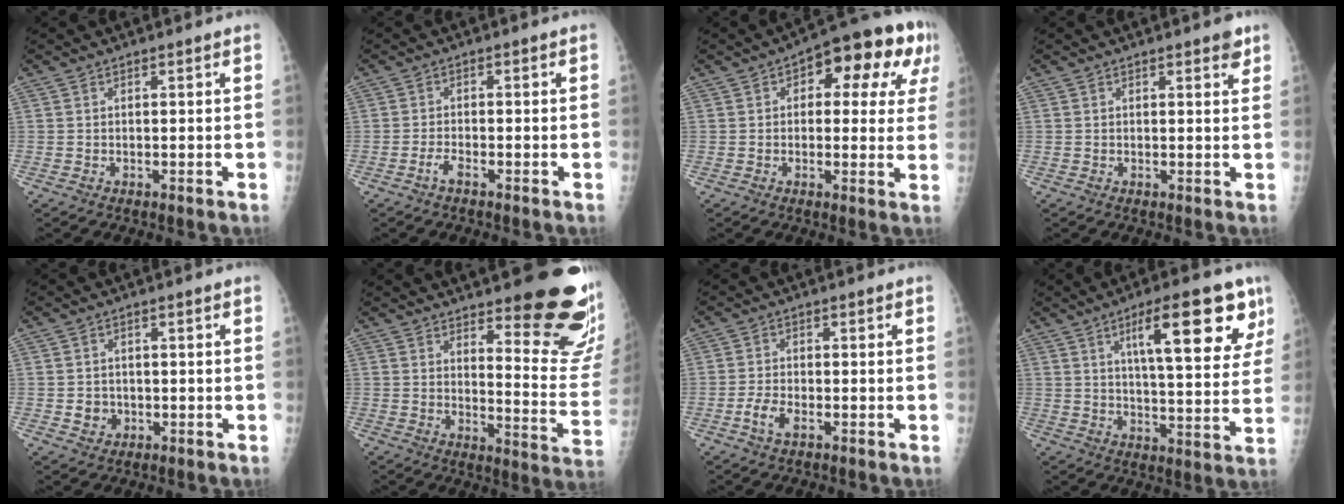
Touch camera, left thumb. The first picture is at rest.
{"total": 1.8, "force": [-1.5, 0.3, 1.0], "torque": [-0.027, 0.007, -0.031]}
{"total": 15.3, "force": [5.2, 7.4, 12.3], "torque": [-0.104, 0.020, 0.054]}
{"total": 2.1, "force": [1.4, 0.7, 1.4], "torque": [-0.009, -0.006, 0.014]}
{"total": 2.8, "force": [-0.8, 2.6, 0.8], "torque": [0.001, 0.004, -0.007]}
{"total": 19.4, "force": [12.6, 4.8, 14.0], "torque": [-0.144, -0.103, 0.163]}
{"total": 3.3, "force": [-1.8, 1.4, 2.3], "torque": [-0.052, 0.012, -0.037]}
{"total": 17.5, "force": [8.5, 5.1, 14.4], "torque": [-0.171, -0.031, 0.123]}